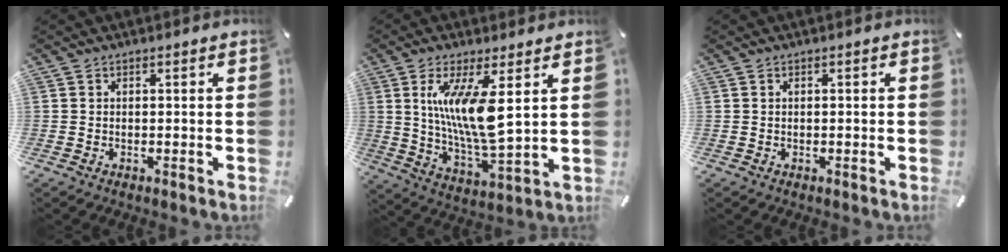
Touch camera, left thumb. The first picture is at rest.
{"total": 13.4, "force": [4.0, 3.5, 12.3], "torque": [-0.244, -0.028, 0.061]}
{"total": 0.0}